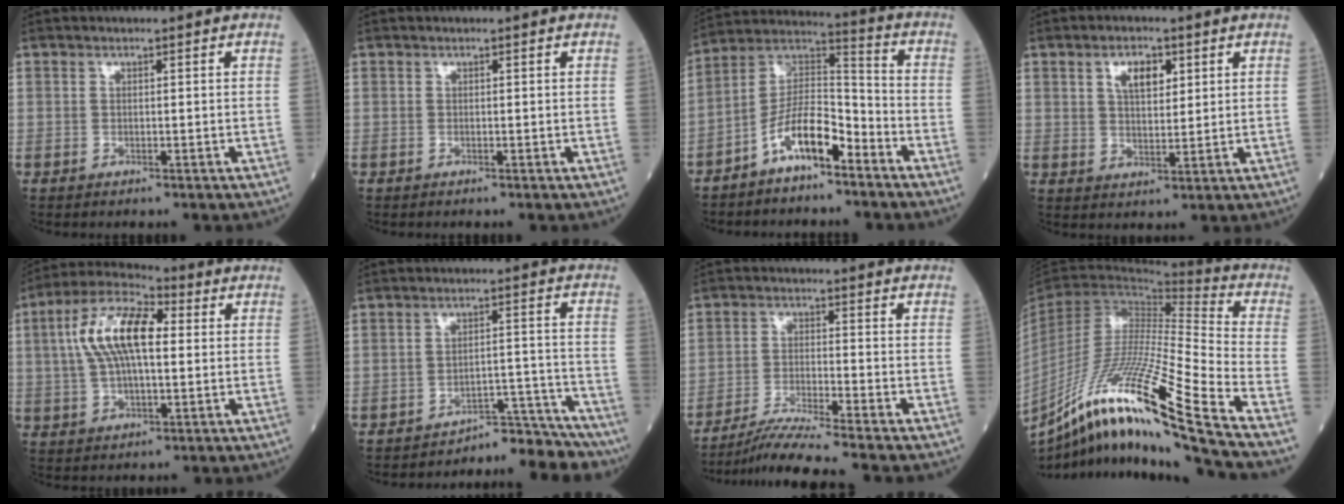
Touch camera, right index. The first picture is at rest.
{"total": 0.0}
{"total": 10.0, "force": [-6.3, 3.2, 7.1], "torque": [-0.146, 0.025, -0.118]}
{"total": 5.0, "force": [2.2, 2.3, 3.8], "torque": [-0.068, 0.005, 0.041]}
{"total": 12.6, "force": [2.2, 4.7, 11.5], "torque": [-0.241, 0.029, 0.036]}
{"total": 8.0, "force": [-7.9, 0.6, -0.6], "torque": [0.026, 0.044, -0.111]}
{"total": 8.5, "force": [-7.5, -2.3, 3.3], "torque": [-0.055, -0.029, -0.134]}
{"total": 25.2, "force": [-16.8, -1.6, 18.7], "torque": [-0.329, -0.055, -0.305]}